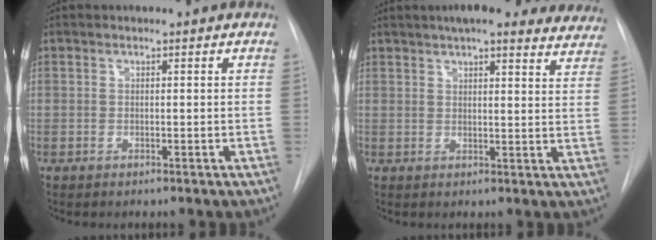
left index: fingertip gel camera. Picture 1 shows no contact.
{"total": 22.1, "force": [19.3, 4.8, 9.6], "torque": [-0.132, 0.007, 0.225]}